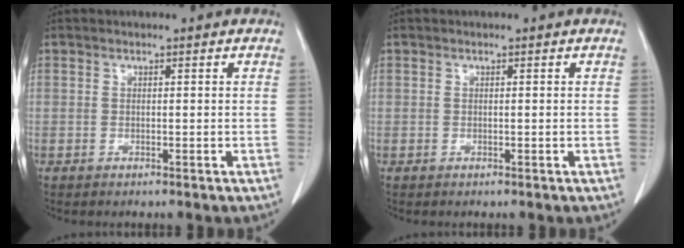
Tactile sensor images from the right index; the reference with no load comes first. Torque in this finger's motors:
{"motor_torque": [-1.31, -0.19, -0.69, -0.17]}